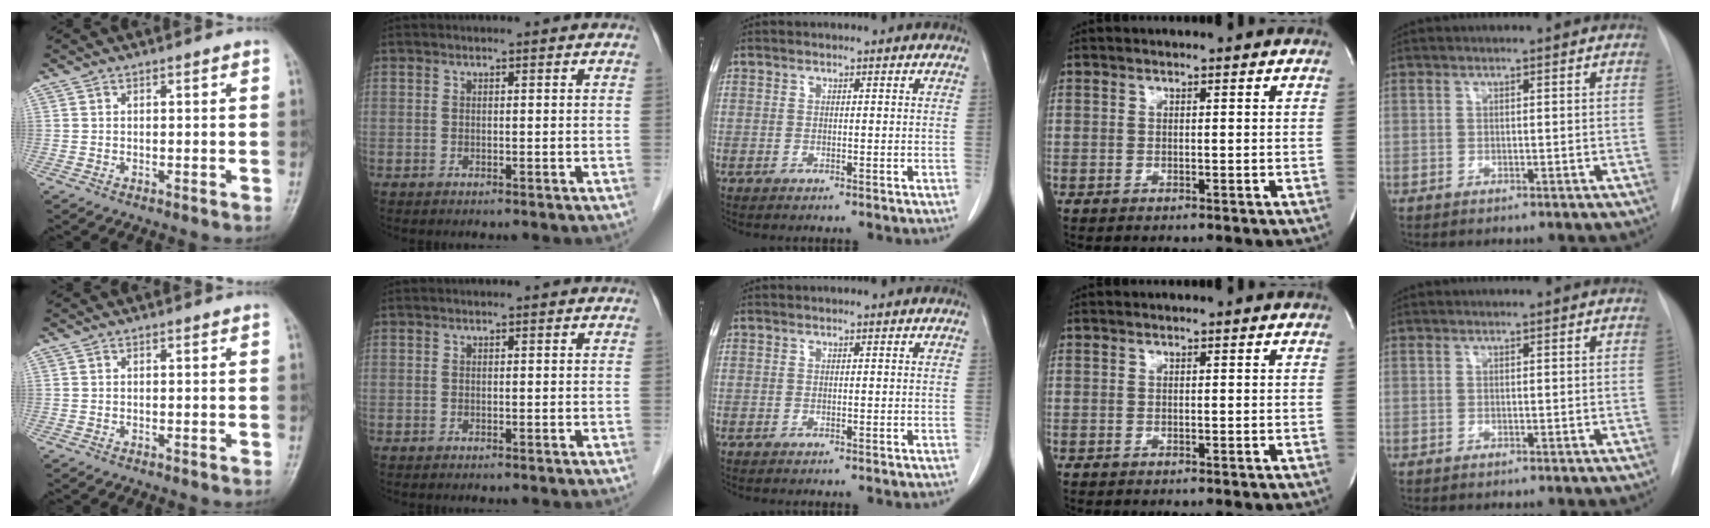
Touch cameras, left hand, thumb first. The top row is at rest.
{}